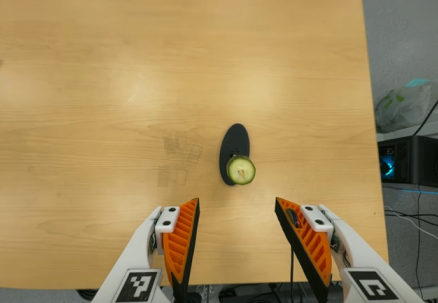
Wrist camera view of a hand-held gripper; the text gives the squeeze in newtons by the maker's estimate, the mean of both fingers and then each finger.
{"total": 0.0}